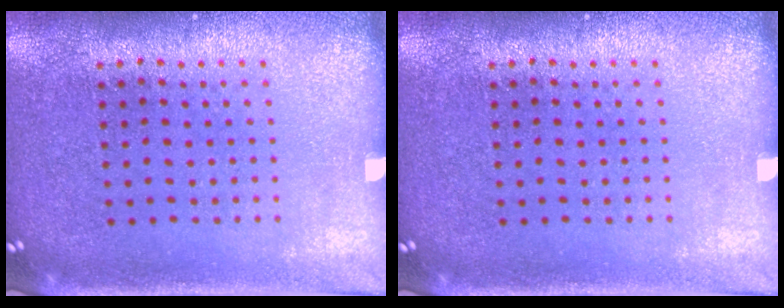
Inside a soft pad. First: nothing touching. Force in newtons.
{"total": 0.0}